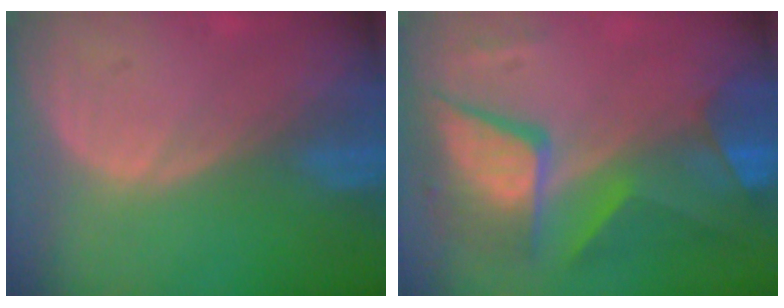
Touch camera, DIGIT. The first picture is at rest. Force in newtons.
{"total": 10.7, "press": 10.7, "slide": 1.0}